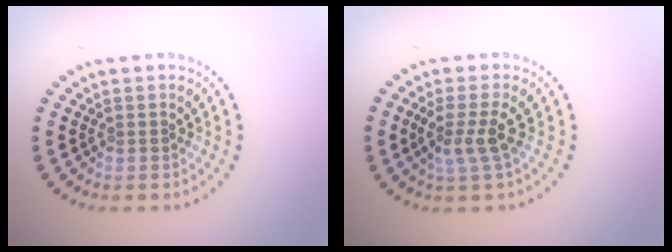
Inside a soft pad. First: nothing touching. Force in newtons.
{"total": 2.6, "press": 2.0, "slide": 1.7}